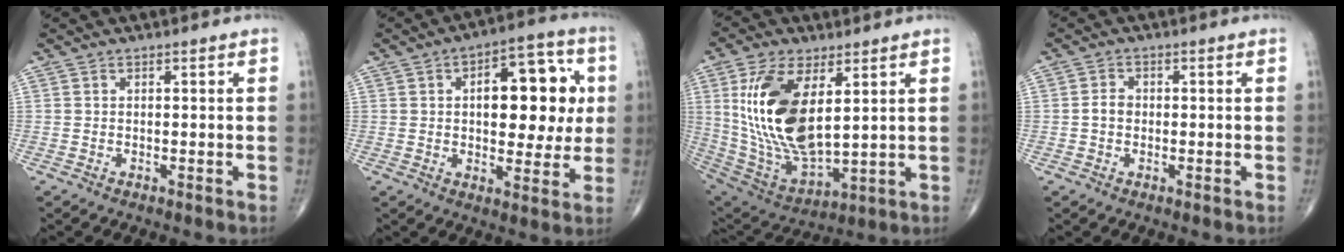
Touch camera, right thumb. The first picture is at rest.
{"total": 16.3, "force": [2.5, 8.4, 13.7], "torque": [-0.143, 0.015, 0.033]}
{"total": 19.9, "force": [5.0, 9.5, 16.7], "torque": [-0.323, -0.027, 0.107]}
{"total": 2.3, "force": [-0.3, 1.8, 1.3], "torque": [-0.018, 0.008, -0.009]}